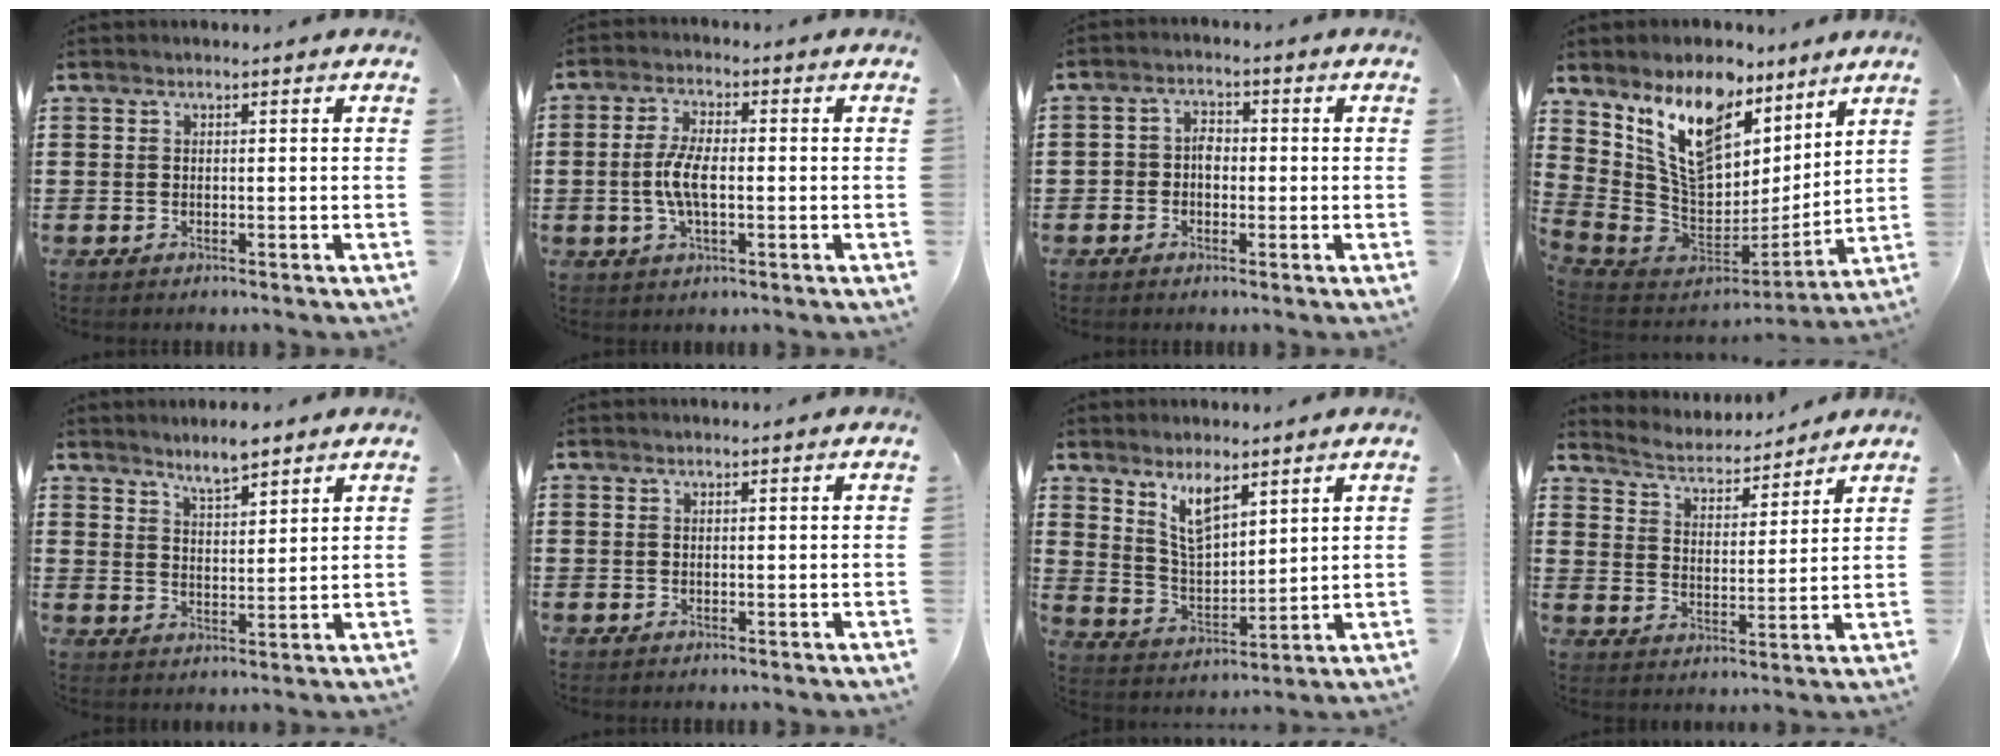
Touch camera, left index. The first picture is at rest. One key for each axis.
{"total": 5.9, "fx": -0.7, "fy": 2.2, "fz": 5.4, "tx": -0.124, "ty": -0.003, "tz": -0.022}
{"total": 2.6, "fx": -0.7, "fy": 1.9, "fz": 1.7, "tx": -0.036, "ty": 0.007, "tz": -0.018}
{"total": 14.0, "fx": 8.2, "fy": 7.9, "fz": 8.1, "tx": -0.207, "ty": -0.040, "tz": 0.156}
{"total": 4.3, "fx": 3.9, "fy": 0.7, "fz": 1.5, "tx": -0.039, "ty": -0.007, "tz": 0.073}
{"total": 0.0}
{"total": 7.0, "fx": 5.1, "fy": 2.7, "fz": 4.0, "tx": -0.078, "ty": -0.016, "tz": 0.091}
{"total": 3.9, "fx": 3.9, "fy": 0.3, "fz": 0.2, "tx": -0.028, "ty": -0.032, "tz": 0.062}